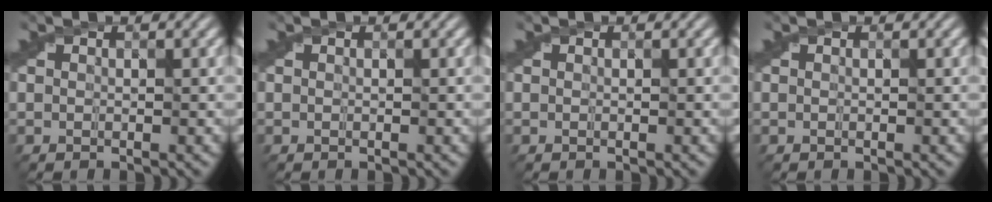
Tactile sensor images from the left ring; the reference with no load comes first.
{"total": 0.0}
{"total": 0.0}
{"total": 0.0}